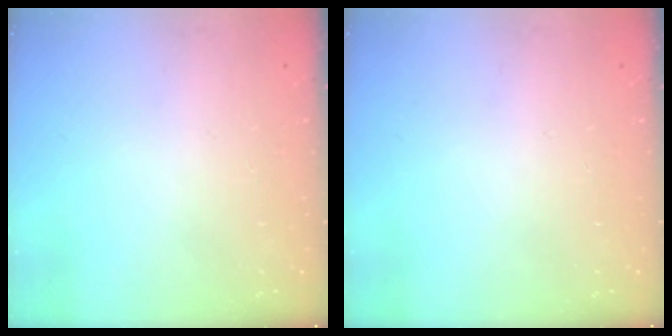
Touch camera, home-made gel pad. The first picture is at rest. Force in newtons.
{"total": 0.0}